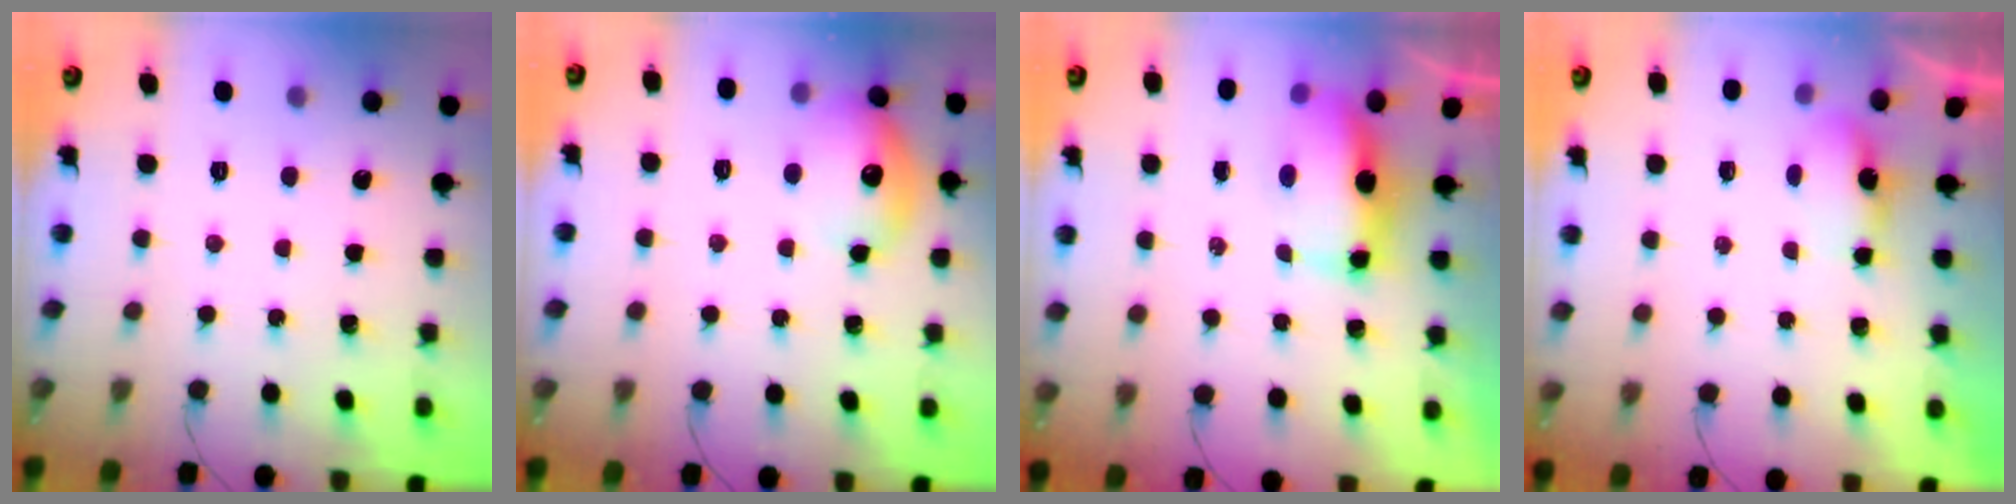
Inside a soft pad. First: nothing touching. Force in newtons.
{"total": 14.0, "press": 13.9, "slide": 1.3}
{"total": 14.8, "press": 9.8, "slide": 11.0}
{"total": 3.7, "press": 3.7, "slide": 0.6}